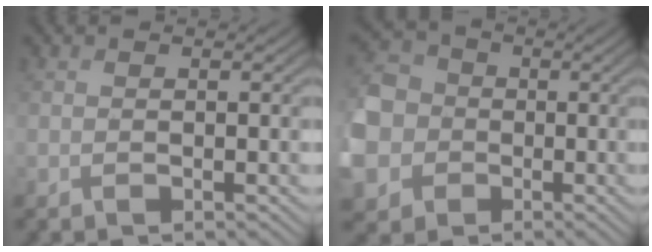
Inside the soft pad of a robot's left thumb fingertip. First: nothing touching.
{"total": 13.4, "force": [-3.9, 11.6, 5.4], "torque": [-0.177, -0.051, -0.097]}